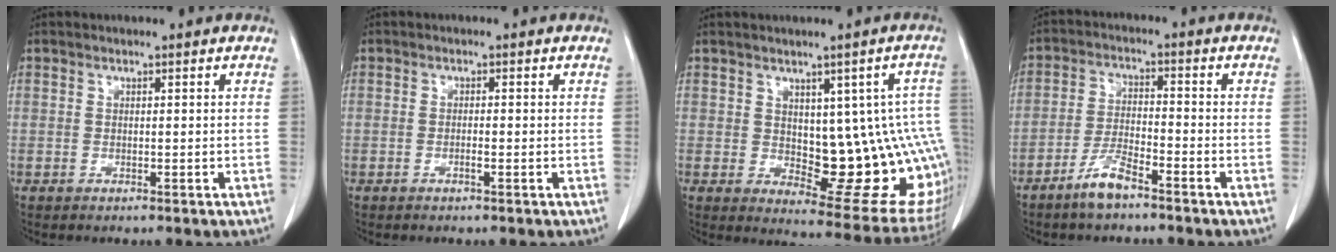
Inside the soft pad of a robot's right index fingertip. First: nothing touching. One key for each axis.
{"total": 1.0, "fx": -0.5, "fy": 0.1, "fz": 0.8, "tx": -0.018, "ty": 0.001, "tz": -0.009}
{"total": 15.9, "fx": 0.0, "fy": 5.8, "fz": 14.8, "tx": -0.138, "ty": 0.011, "tz": 0.019}
{"total": 5.6, "fx": -4.2, "fy": 0.9, "fz": 3.5, "tx": -0.078, "ty": -0.005, "tz": -0.084}